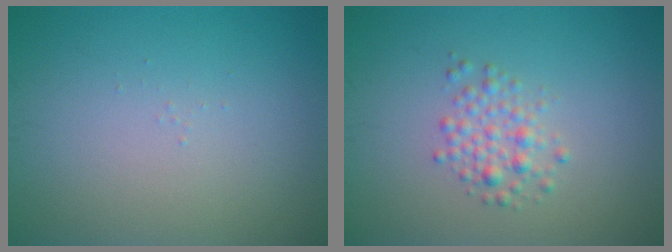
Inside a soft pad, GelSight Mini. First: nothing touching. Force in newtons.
{"total": 2.2, "press": 2.2, "slide": 0.1}